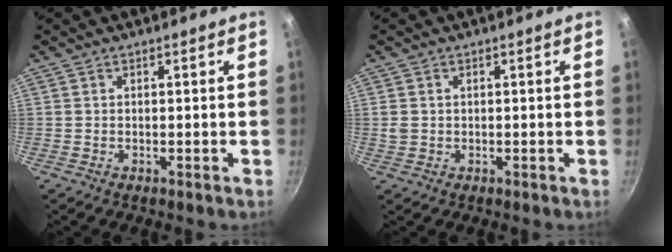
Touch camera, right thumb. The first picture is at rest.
{"total": 2.0, "force": [0.2, 1.7, 1.1], "torque": [-0.020, 0.002, 0.006]}